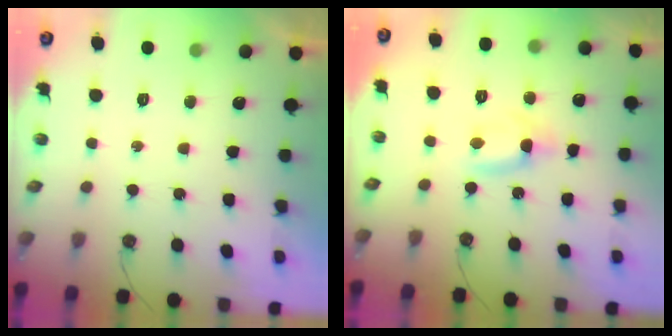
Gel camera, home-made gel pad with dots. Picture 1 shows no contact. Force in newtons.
{"total": 2.8, "press": 2.8, "slide": 0.2}